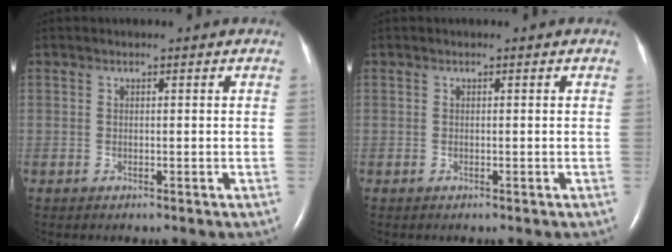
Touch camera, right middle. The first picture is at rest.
{"total": 0.0}